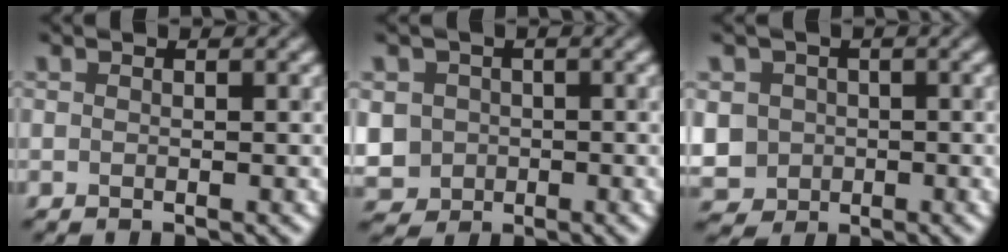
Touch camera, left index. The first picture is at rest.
{"total": 5.1, "force": [-0.9, 4.7, 1.6], "torque": [-0.038, 0.001, -0.035]}
{"total": 5.5, "force": [-0.8, 5.1, 1.8], "torque": [-0.050, 0.004, -0.033]}